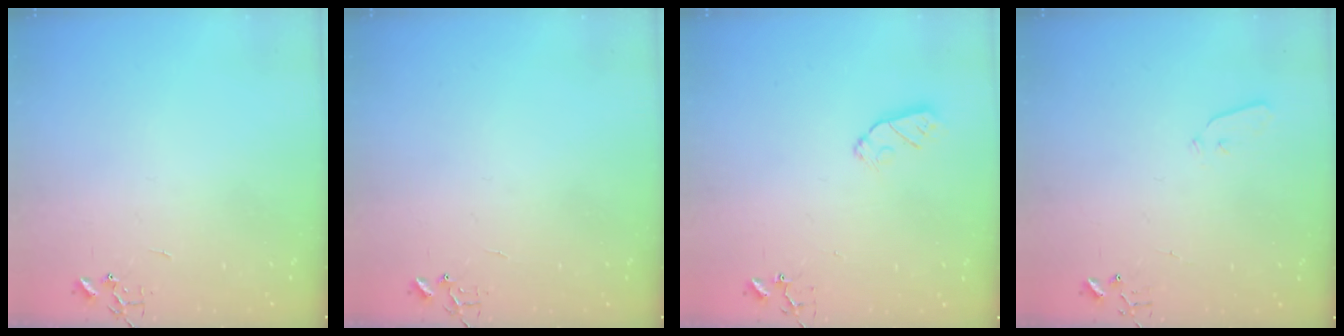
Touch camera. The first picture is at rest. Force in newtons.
{"total": 6.4, "press": 6.4, "slide": 0.6}
{"total": 5.5, "press": 5.4, "slide": 0.8}
{"total": 3.6, "press": 3.6, "slide": 0.5}